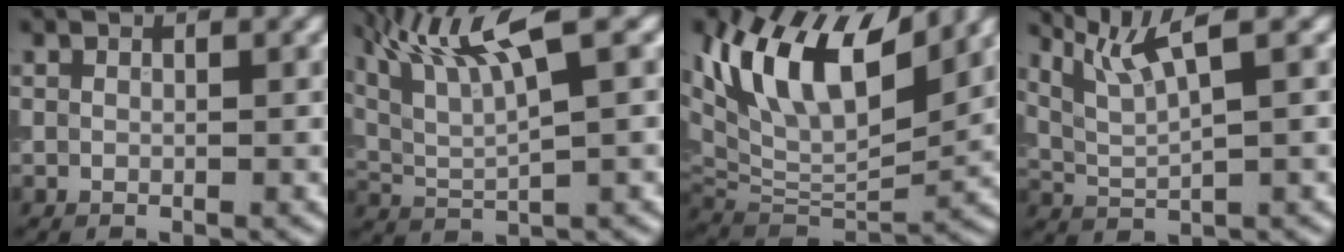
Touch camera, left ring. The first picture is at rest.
{"total": 8.5, "force": [4.9, 1.6, 6.8], "torque": [-0.127, 0.019, 0.093]}
{"total": 11.9, "force": [6.5, 5.0, 8.6], "torque": [-0.159, 0.022, 0.113]}
{"total": 4.8, "force": [3.2, 0.6, 3.5], "torque": [-0.070, 0.011, 0.065]}